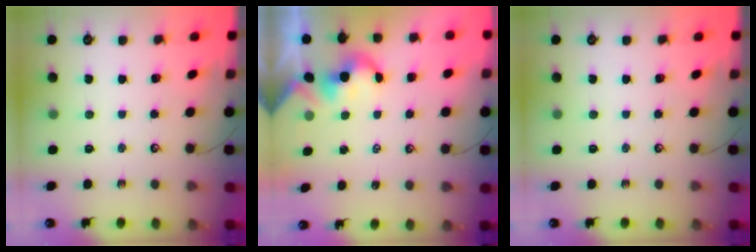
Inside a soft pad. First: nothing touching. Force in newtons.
{"total": 2.2, "press": 2.2, "slide": 0.3}
{"total": 0.0}